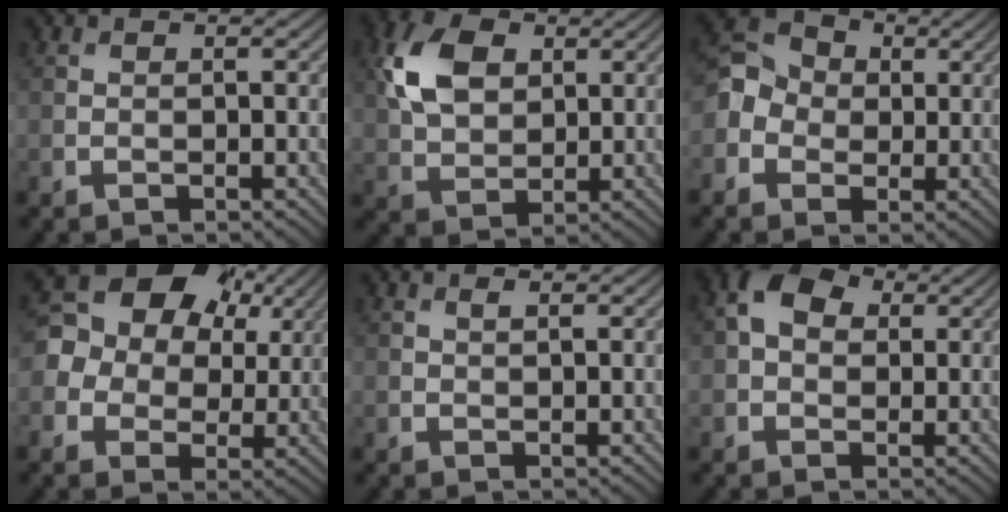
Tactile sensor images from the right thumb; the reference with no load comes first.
{"total": 8.3, "force": [2.6, 5.6, 5.6], "torque": [-0.136, 0.012, 0.045]}
{"total": 6.4, "force": [-0.4, 5.7, 3.0], "torque": [-0.080, 0.006, -0.024]}
{"total": 14.3, "force": [4.1, 11.7, 7.2], "torque": [-0.204, 0.038, 0.075]}
{"total": 0.8, "force": [0.5, 0.2, 0.5], "torque": [-0.010, -0.001, 0.009]}
{"total": 6.8, "force": [1.7, 4.9, 4.3], "torque": [-0.107, 0.014, 0.027]}